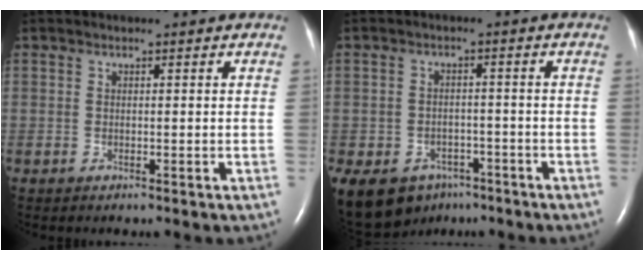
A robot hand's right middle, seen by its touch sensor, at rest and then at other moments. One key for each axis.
{"total": 14.1, "fx": -8.2, "fy": 10.2, "fz": 5.2, "tx": -0.136, "ty": -0.001, "tz": -0.107}